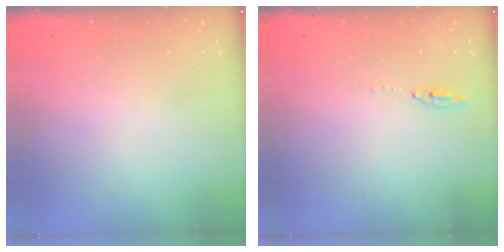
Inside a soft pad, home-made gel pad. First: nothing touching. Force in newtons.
{"total": 5.2, "press": 5.2, "slide": 0.5}